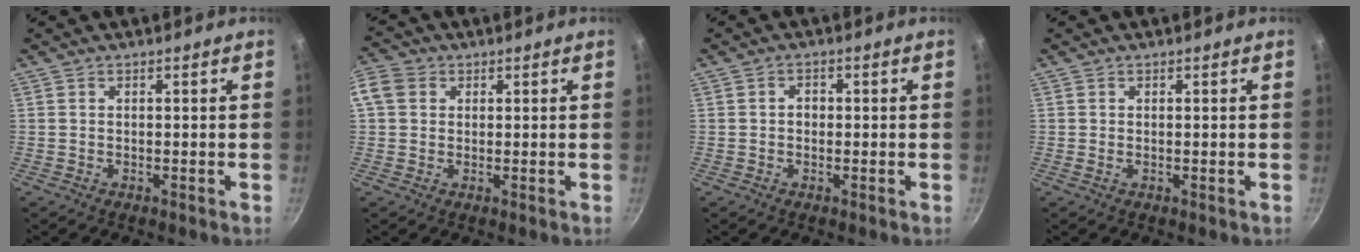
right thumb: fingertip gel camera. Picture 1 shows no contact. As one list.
[{"total": 6.3, "force": [1.6, 5.1, 3.2], "torque": [-0.056, 0.007, 0.015]}, {"total": 1.8, "force": [0.0, 1.5, 1.0], "torque": [-0.011, 0.004, -0.003]}, {"total": 0.0}]